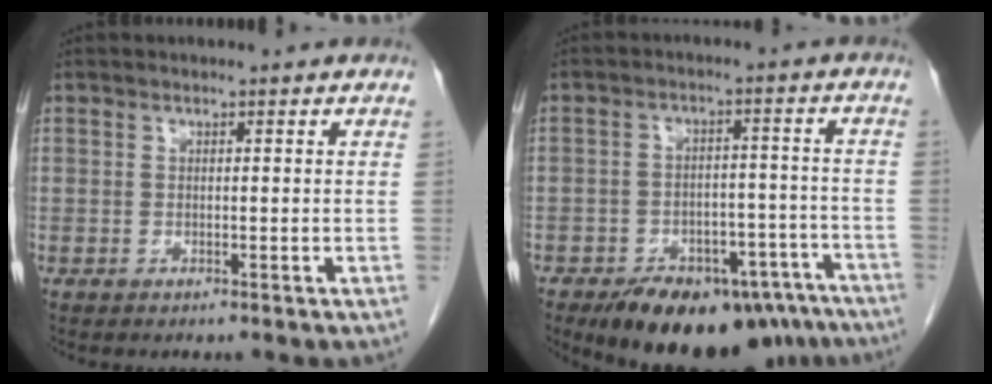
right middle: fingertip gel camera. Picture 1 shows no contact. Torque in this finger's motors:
{"motor_torque": [1.08, -1.06, 0.21, 0.12]}